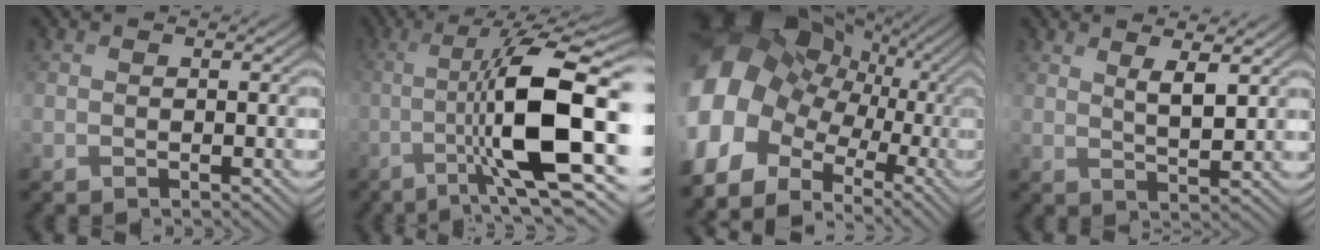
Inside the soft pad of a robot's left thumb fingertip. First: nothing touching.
{"total": 13.6, "force": [-2.1, 3.2, 13.0], "torque": [-0.221, -0.001, -0.041]}
{"total": 20.1, "force": [-1.0, 16.6, 11.2], "torque": [-0.280, -0.017, -0.039]}
{"total": 3.8, "force": [2.3, 0.9, 3.0], "torque": [-0.065, -0.007, 0.044]}